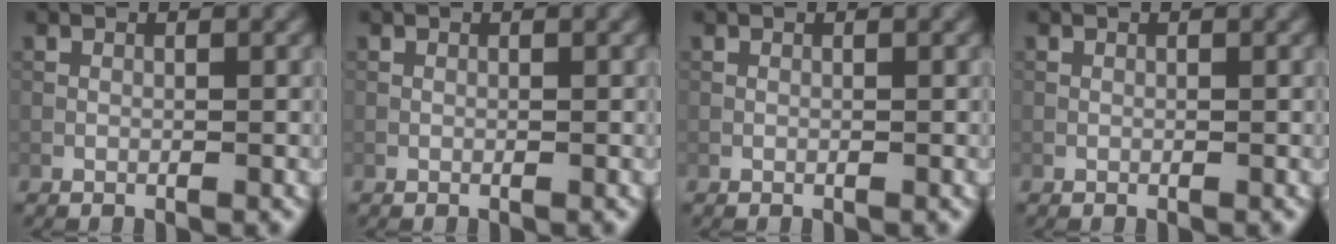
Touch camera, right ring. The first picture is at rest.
{"total": 0.0}
{"total": 0.0}
{"total": 0.0}